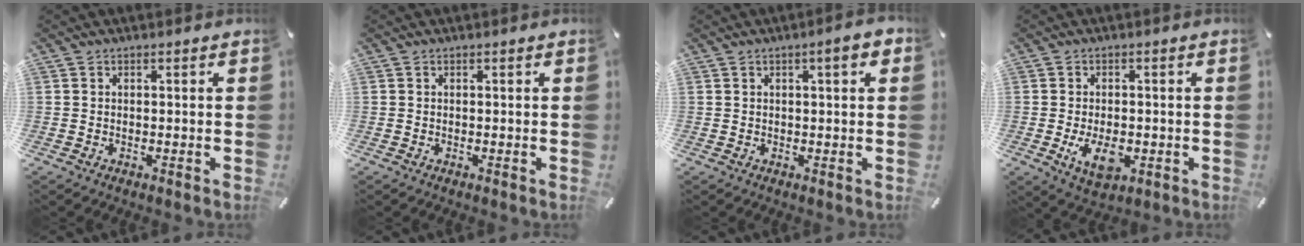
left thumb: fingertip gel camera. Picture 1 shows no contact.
{"total": 0.0}
{"total": 4.4, "force": [1.7, 1.0, 3.9], "torque": [-0.060, -0.001, 0.025]}
{"total": 7.1, "force": [-1.7, 4.2, 5.6], "torque": [-0.108, -0.008, -0.033]}